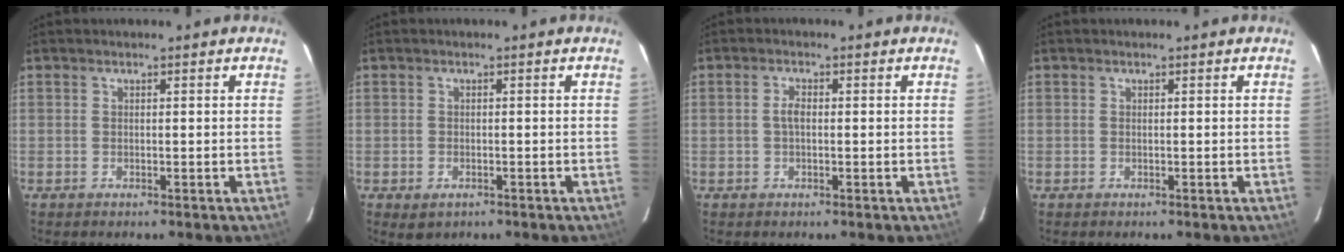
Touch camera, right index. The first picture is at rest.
{"total": 2.5, "force": [-1.1, 1.8, 1.2], "torque": [-0.020, -0.007, -0.014]}
{"total": 1.9, "force": [-0.1, 0.9, 1.6], "torque": [-0.033, 0.006, -0.003]}
{"total": 0.0}